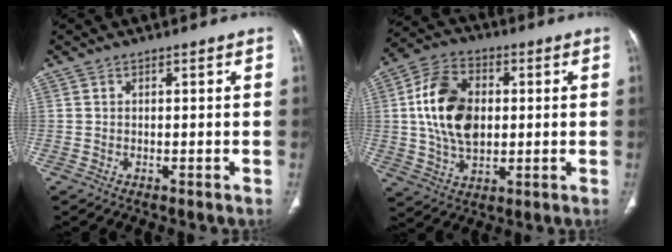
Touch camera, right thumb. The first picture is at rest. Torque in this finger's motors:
{"motor_torque": [0.69, 2.04, 1.35, 0.22, 0.50]}